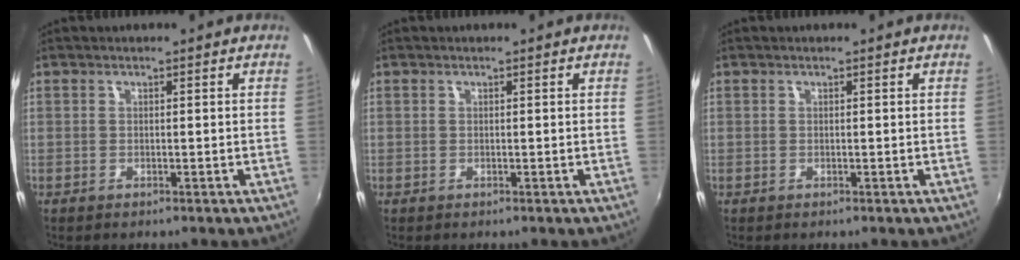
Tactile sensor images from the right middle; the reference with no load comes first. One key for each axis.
{"total": 0.0}
{"total": 0.0}